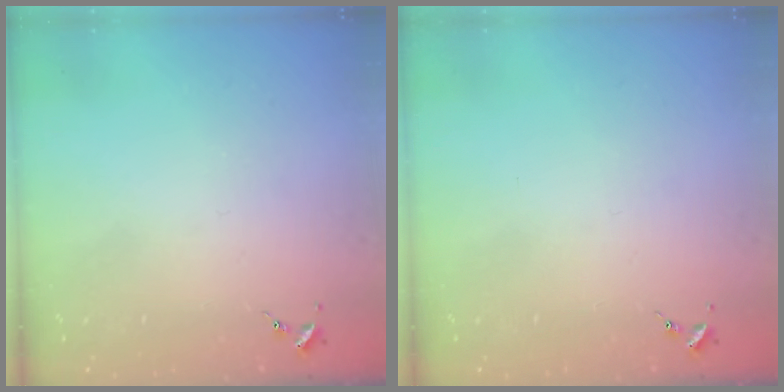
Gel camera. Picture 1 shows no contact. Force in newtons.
{"total": 0.0}